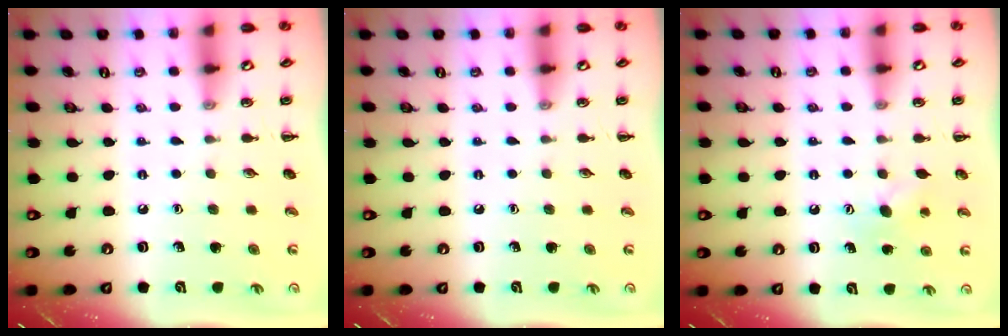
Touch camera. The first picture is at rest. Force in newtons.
{"total": 0.0}
{"total": 6.8, "press": 6.6, "slide": 1.4}